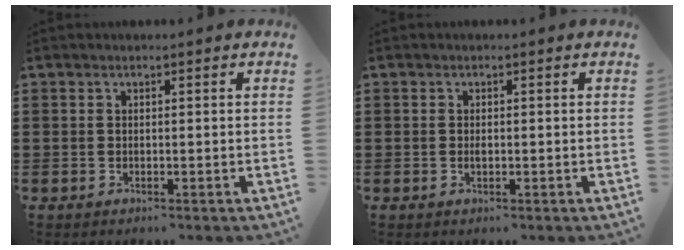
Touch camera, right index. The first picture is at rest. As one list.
[{"total": 0.8, "force": [0.0, 0.4, 0.7], "torque": [-0.016, -0.001, 0.000]}]